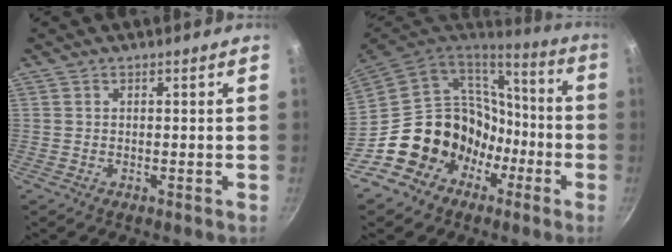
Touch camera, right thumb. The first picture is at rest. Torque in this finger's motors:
{"motor_torque": [0.29, 0.57, 1.35, -1.28, 0.13]}